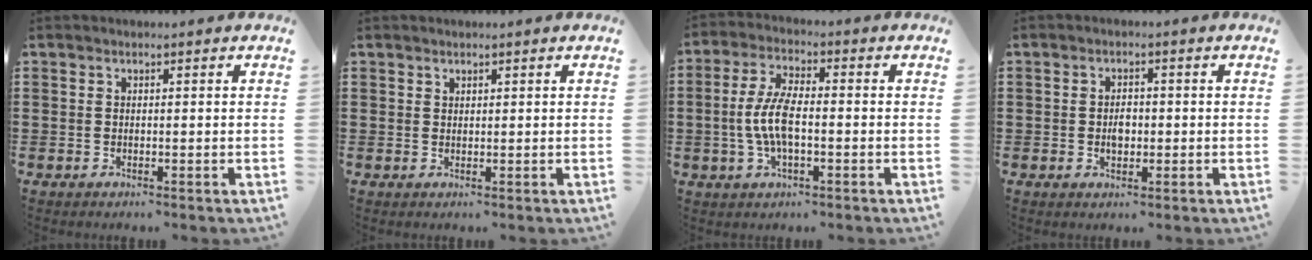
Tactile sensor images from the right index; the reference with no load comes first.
{"total": 0.8, "force": [0.7, 0.4, 0.0], "torque": [-0.002, 0.001, 0.013]}
{"total": 7.1, "force": [-1.1, 2.7, 6.5], "torque": [-0.148, -0.005, -0.029]}
{"total": 2.4, "force": [-0.2, 1.5, 1.8], "torque": [-0.027, 0.002, -0.007]}